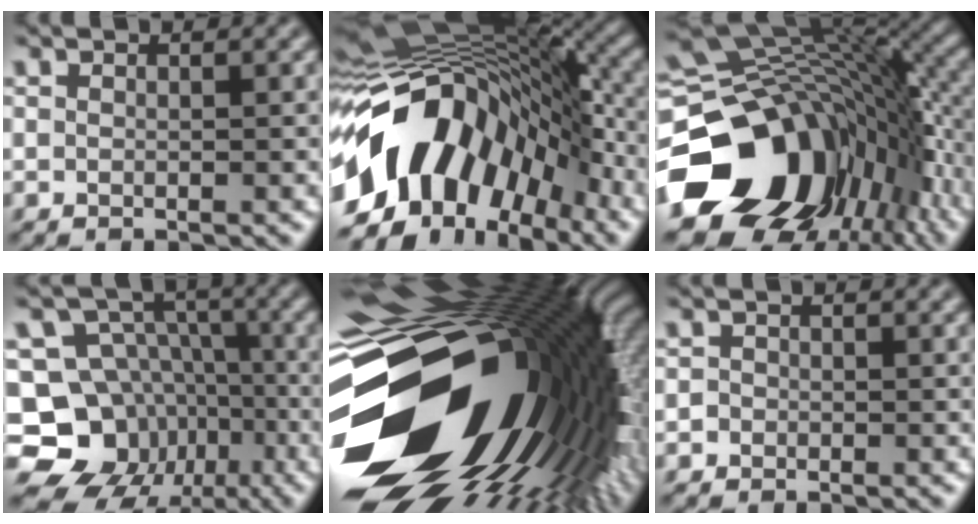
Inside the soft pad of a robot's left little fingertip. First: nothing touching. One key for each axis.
{"total": 16.2, "fx": -5.0, "fy": 10.4, "fz": 11.4, "tx": -0.207, "ty": 0.019, "tz": -0.099}
{"total": 17.6, "fx": -7.2, "fy": 12.5, "fz": 10.0, "tx": -0.206, "ty": -0.034, "tz": -0.105}
{"total": 14.1, "fx": -6.6, "fy": 11.7, "fz": 4.4, "tx": -0.086, "ty": -0.008, "tz": -0.125}
{"total": 21.2, "fx": -3.4, "fy": 12.0, "fz": 17.1, "tx": -0.307, "ty": -0.052, "tz": -0.049}
{"total": 1.0, "fx": -0.3, "fy": 1.0, "fz": 0.1, "tx": 0.009, "ty": 0.002, "tz": -0.009}